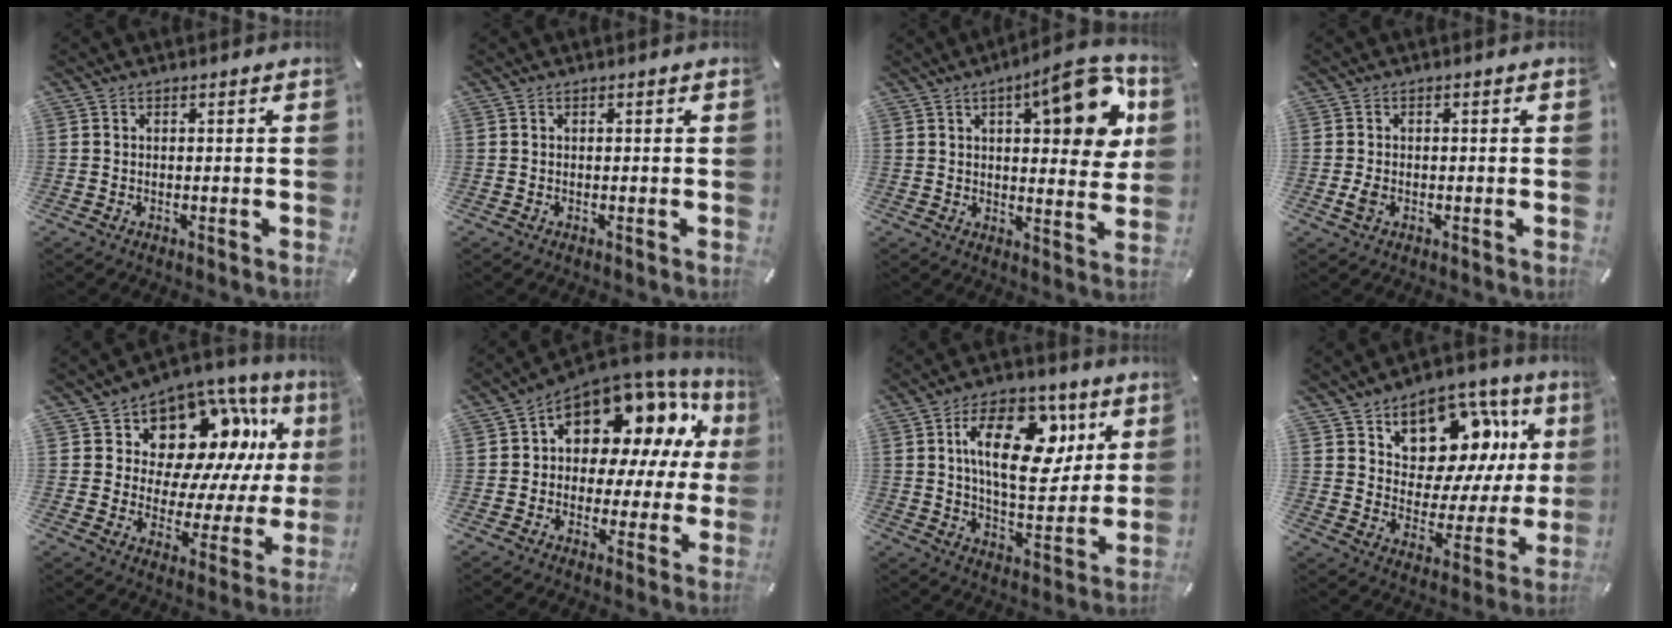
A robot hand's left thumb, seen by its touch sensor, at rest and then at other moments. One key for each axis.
{"total": 0.0}
{"total": 15.5, "fx": 7.0, "fy": 5.7, "fz": 12.6, "tx": -0.153, "ty": -0.035, "tz": 0.107}
{"total": 2.3, "fx": -0.6, "fy": 1.4, "fz": 1.6, "tx": -0.042, "ty": -0.005, "tz": -0.014}
{"total": 14.2, "fx": 7.4, "fy": 9.9, "fz": 6.9, "tx": -0.100, "ty": -0.068, "tz": 0.133}
{"total": 13.7, "fx": 6.2, "fy": 9.3, "fz": 8.0, "tx": -0.122, "ty": -0.053, "tz": 0.107}
{"total": 19.6, "fx": 6.7, "fy": 11.2, "fz": 14.7, "tx": -0.229, "ty": -0.009, "tz": 0.109}
{"total": 13.3, "fx": 8.0, "fy": 8.9, "fz": 5.8, "tx": -0.078, "ty": -0.072, "tz": 0.139}